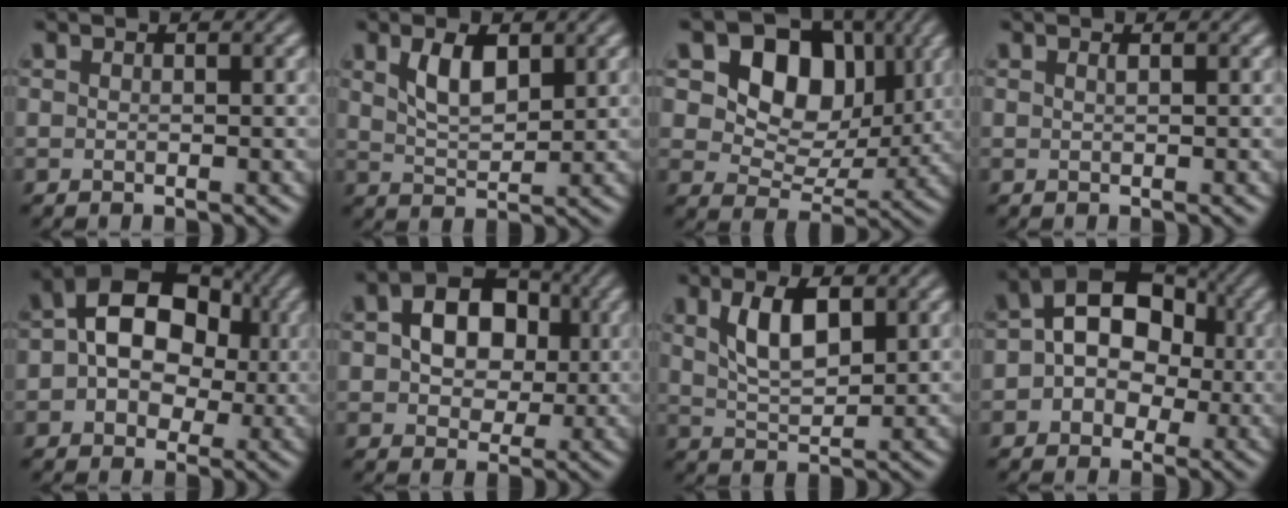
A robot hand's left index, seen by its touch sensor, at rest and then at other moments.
{"total": 3.7, "force": [1.8, 1.6, 2.7], "torque": [-0.057, 0.001, 0.037]}
{"total": 9.4, "force": [3.4, 6.6, 5.8], "torque": [-0.097, -0.006, 0.046]}
{"total": 0.5, "force": [0.3, 0.2, 0.4], "torque": [-0.005, 0.002, 0.004]}
{"total": 10.6, "force": [1.6, 7.6, 7.2], "torque": [-0.098, 0.043, -0.001]}
{"total": 7.5, "force": [1.3, 5.4, 5.0], "torque": [-0.079, 0.018, 0.009]}
{"total": 4.8, "force": [2.0, 2.1, 3.8], "torque": [-0.077, 0.005, 0.037]}
{"total": 8.8, "force": [0.8, 6.5, 5.8], "torque": [-0.063, 0.040, -0.017]}